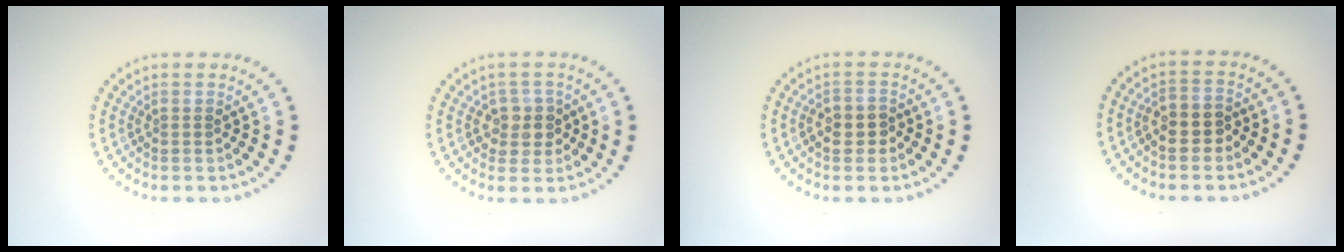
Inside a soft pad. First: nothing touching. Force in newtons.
{"total": 2.2, "press": 2.1, "slide": 0.8}
{"total": 1.7, "press": 1.6, "slide": 0.5}
{"total": 2.6, "press": 2.5, "slide": 0.7}